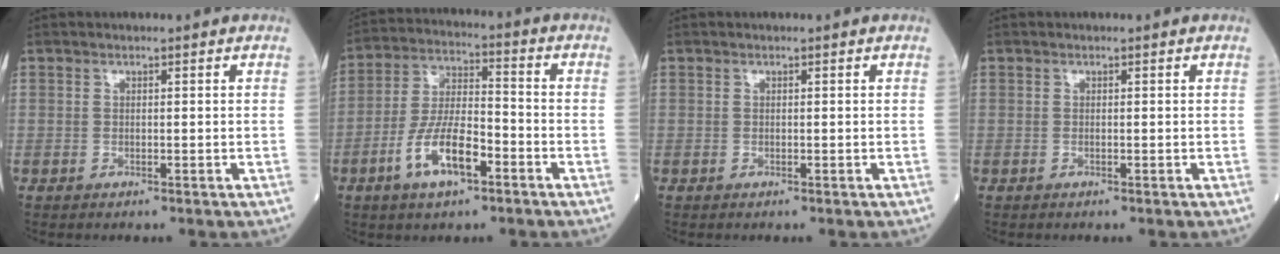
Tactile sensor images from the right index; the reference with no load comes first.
{"total": 10.3, "force": [-4.7, 3.4, 8.6], "torque": [-0.175, 0.005, -0.087]}
{"total": 0.0}
{"total": 0.0}